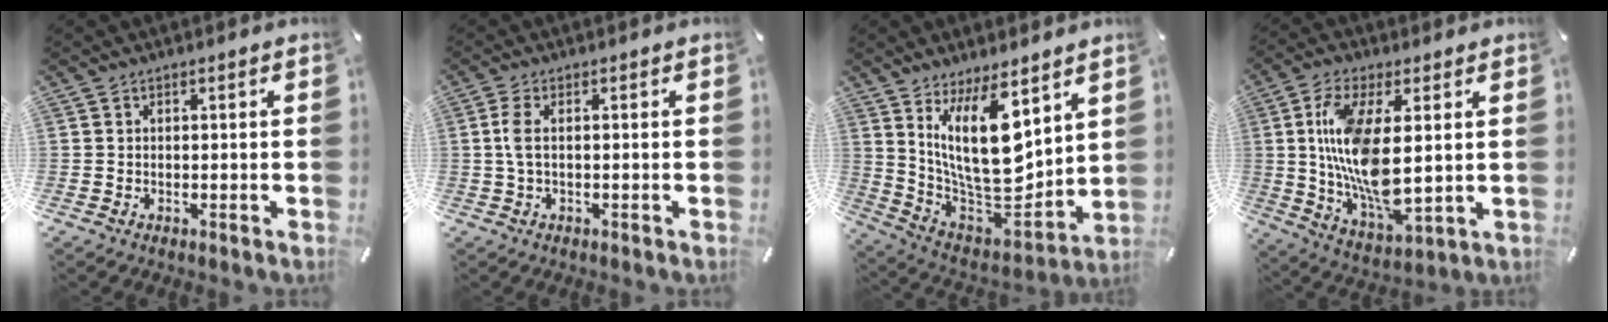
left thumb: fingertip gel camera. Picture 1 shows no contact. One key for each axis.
{"total": 3.6, "fx": 0.1, "fy": 0.9, "fz": 3.5, "tx": -0.081, "ty": -0.006, "tz": -0.004}
{"total": 19.7, "fx": 7.9, "fy": 8.7, "fz": 15.8, "tx": -0.308, "ty": -0.068, "tz": 0.136}
{"total": 16.1, "fx": 2.3, "fy": 6.7, "fz": 14.4, "tx": -0.309, "ty": -0.018, "tz": 0.037}